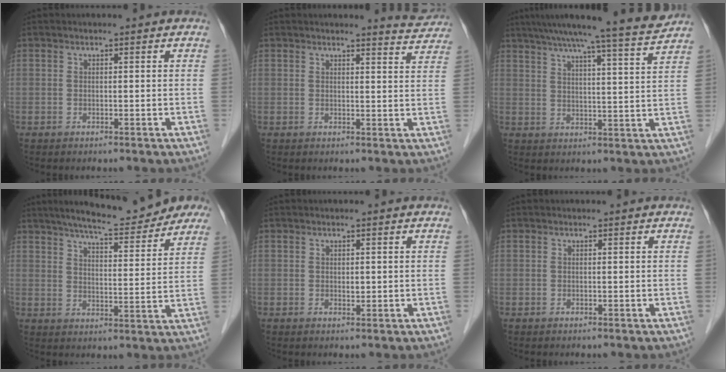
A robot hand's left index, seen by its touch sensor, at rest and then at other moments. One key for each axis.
{"total": 4.0, "fx": 4.0, "fy": 0.0, "fz": 0.1, "tx": -0.006, "ty": -0.025, "tz": 0.032}
{"total": 14.2, "fx": 12.7, "fy": -1.8, "fz": 6.0, "tx": -0.098, "ty": -0.024, "tz": 0.172}
{"total": 14.9, "fx": 13.0, "fy": 2.7, "fz": 6.9, "tx": -0.094, "ty": 0.003, "tz": 0.172}
{"total": 0.8, "fx": 0.0, "fy": 0.5, "fz": 0.6, "tx": -0.008, "ty": -0.001, "tz": 0.002}
{"total": 0.0}